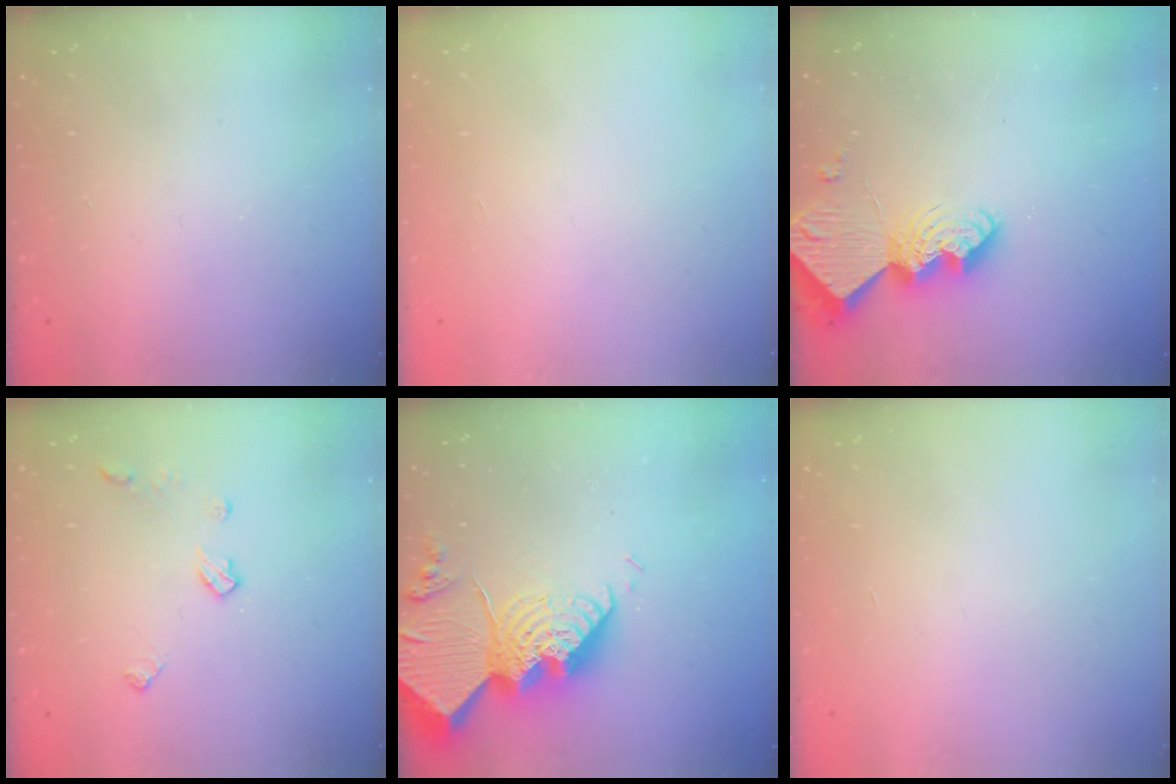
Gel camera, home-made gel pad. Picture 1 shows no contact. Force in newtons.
{"total": 0.0}
{"total": 12.6, "press": 12.6, "slide": 0.9}
{"total": 6.3, "press": 6.3, "slide": 0.1}
{"total": 23.2, "press": 23.2, "slide": 1.9}
{"total": 0.0}